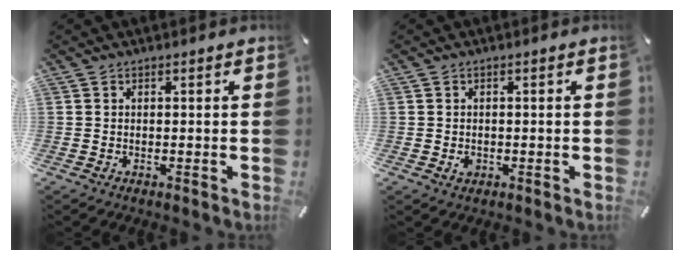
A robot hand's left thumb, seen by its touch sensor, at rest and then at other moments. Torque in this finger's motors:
{"motor_torque": [0.15, 0.63, -0.14, 0.21, -0.02]}